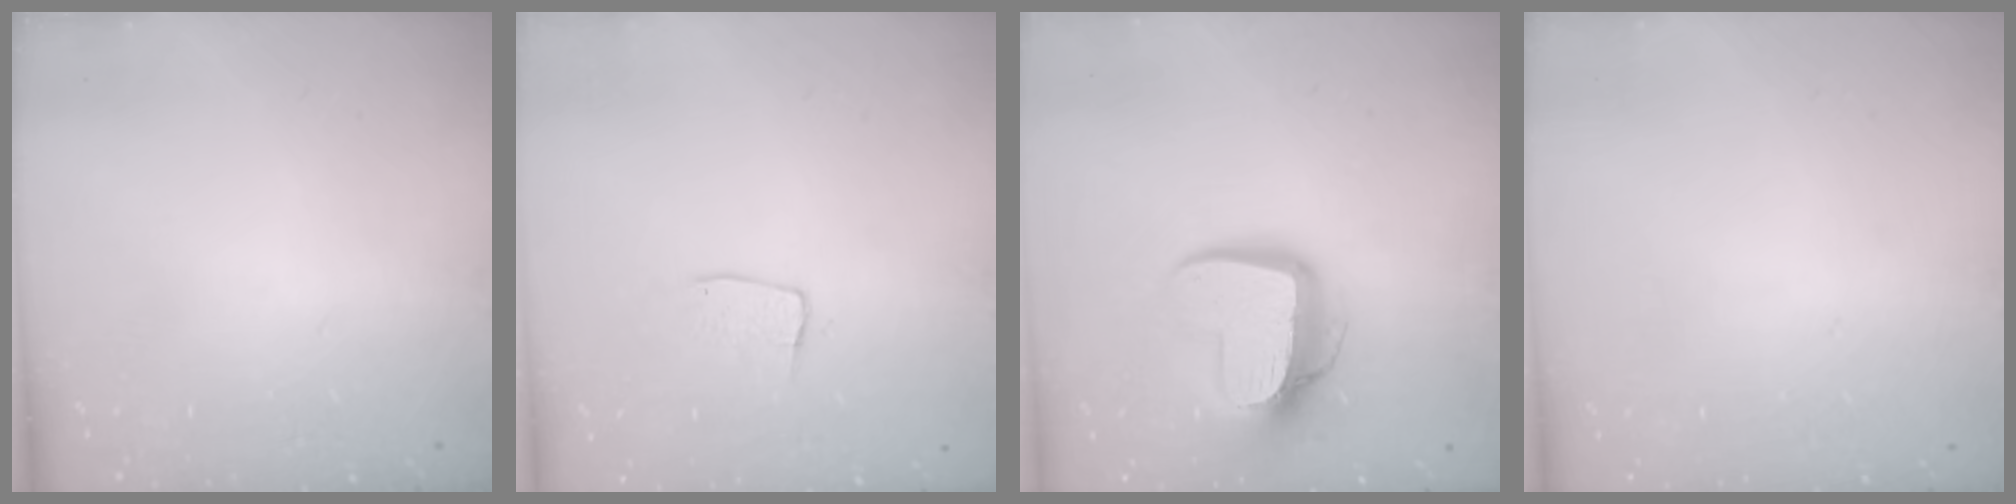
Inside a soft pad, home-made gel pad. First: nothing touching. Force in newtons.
{"total": 5.9, "press": 5.9, "slide": 0.3}
{"total": 14.1, "press": 14.0, "slide": 1.2}
{"total": 0.0}